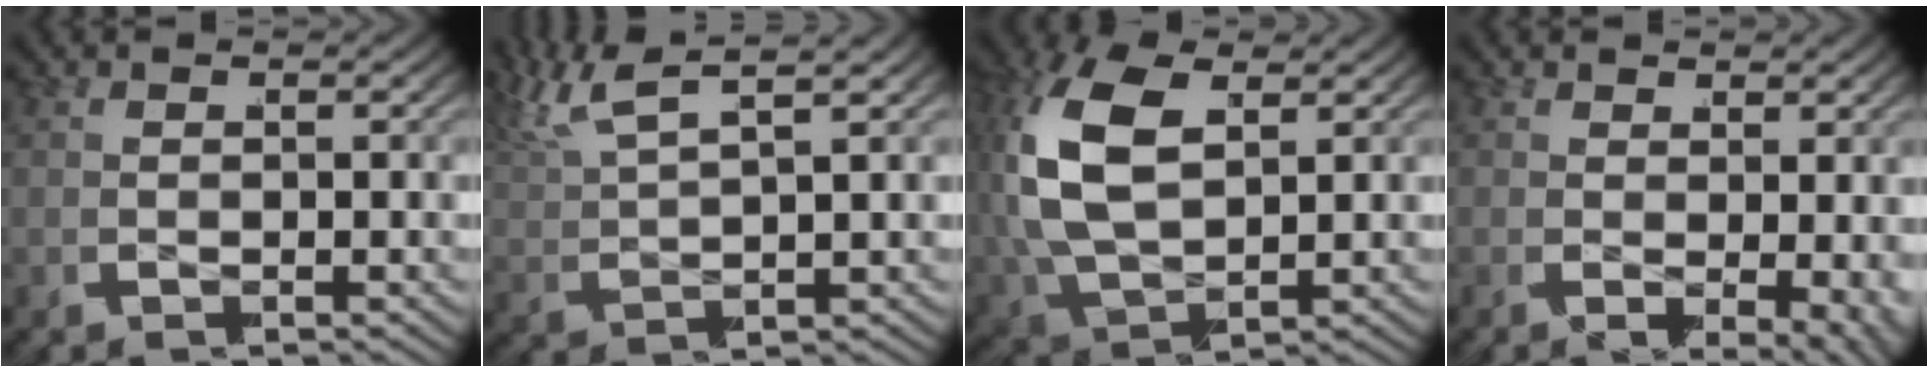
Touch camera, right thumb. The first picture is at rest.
{"total": 4.8, "force": [3.5, 1.9, 2.6], "torque": [-0.070, 0.016, 0.057]}
{"total": 9.9, "force": [1.0, 6.9, 7.1], "torque": [-0.217, -0.031, 0.034]}
{"total": 3.7, "force": [-0.3, 2.0, 3.0], "torque": [-0.054, -0.023, 0.006]}